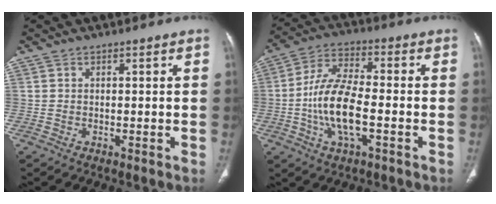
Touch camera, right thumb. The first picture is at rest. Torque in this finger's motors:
{"motor_torque": [3.23, 1.78, 1.74, -1.03, 0.47]}